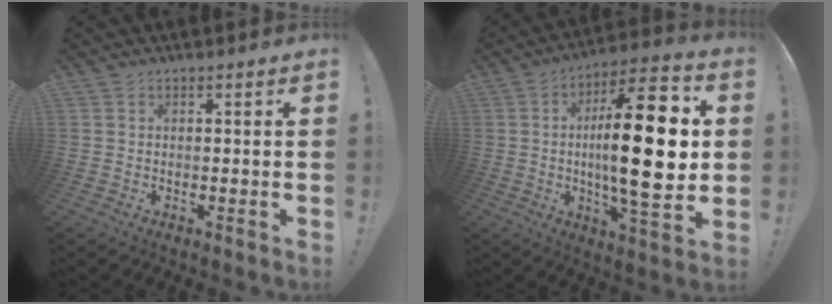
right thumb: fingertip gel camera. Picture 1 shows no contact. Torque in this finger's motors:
{"motor_torque": [1.15, 3.64, 1.91, -0.30, 0.66]}